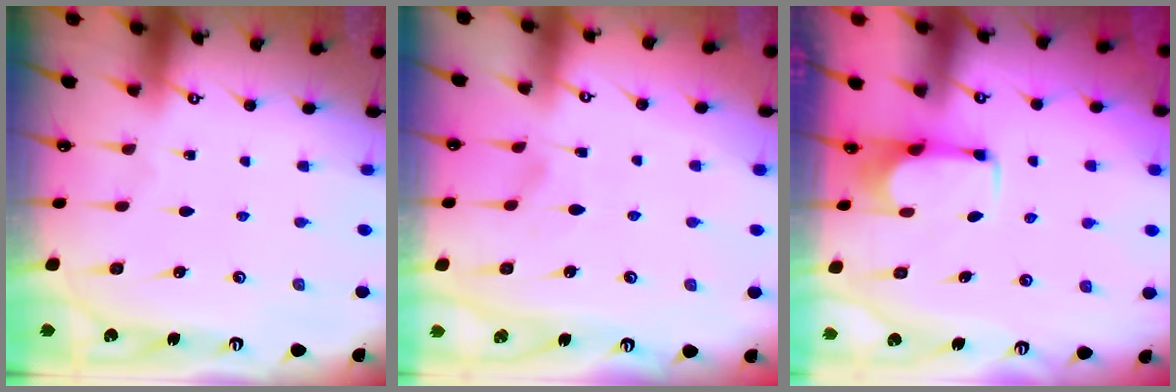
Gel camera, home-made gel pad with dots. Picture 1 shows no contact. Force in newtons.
{"total": 2.9, "press": 2.7, "slide": 1.1}
{"total": 2.7, "press": 2.6, "slide": 0.9}